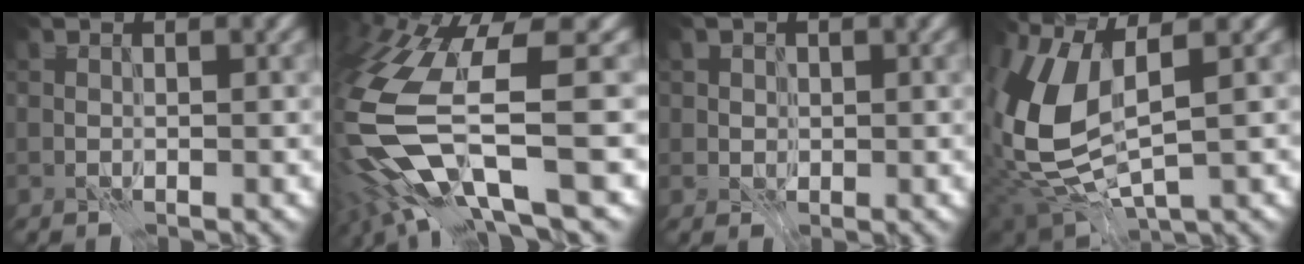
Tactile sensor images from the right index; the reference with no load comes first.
{"total": 12.9, "force": [-3.8, 4.0, 11.6], "torque": [-0.261, -0.027, -0.062]}
{"total": 1.5, "force": [0.4, 1.5, 0.3], "torque": [-0.001, -0.004, 0.012]}
{"total": 9.4, "force": [1.3, 4.6, 8.1], "torque": [-0.194, -0.005, 0.020]}